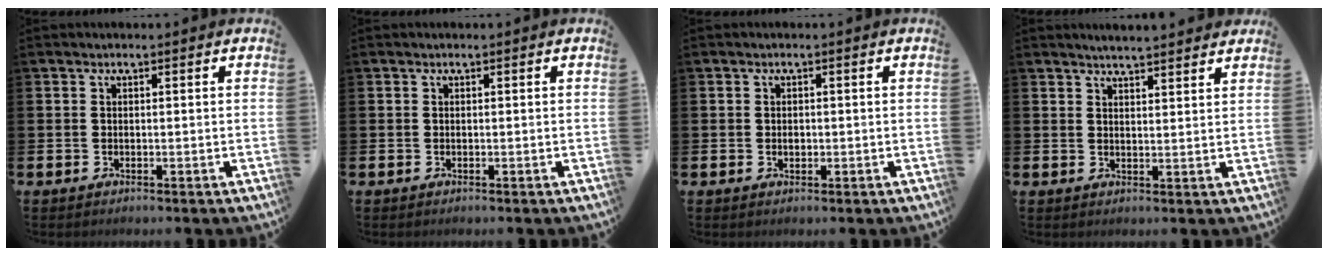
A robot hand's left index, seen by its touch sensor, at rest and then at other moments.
{"total": 0.0}
{"total": 0.9, "force": [-0.1, 0.7, 0.6], "torque": [-0.003, 0.002, -0.005]}
{"total": 3.4, "force": [3.4, -0.2, 0.3], "torque": [-0.014, -0.016, 0.062]}